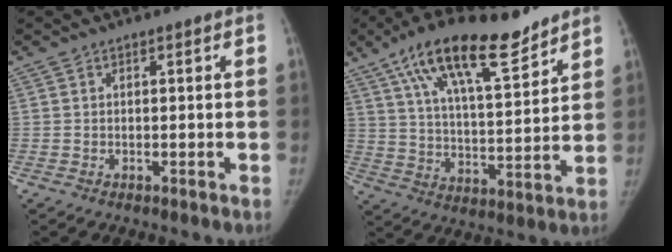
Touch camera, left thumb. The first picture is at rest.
{"total": 18.7, "force": [12.8, 6.0, 12.3], "torque": [-0.190, -0.046, 0.221]}